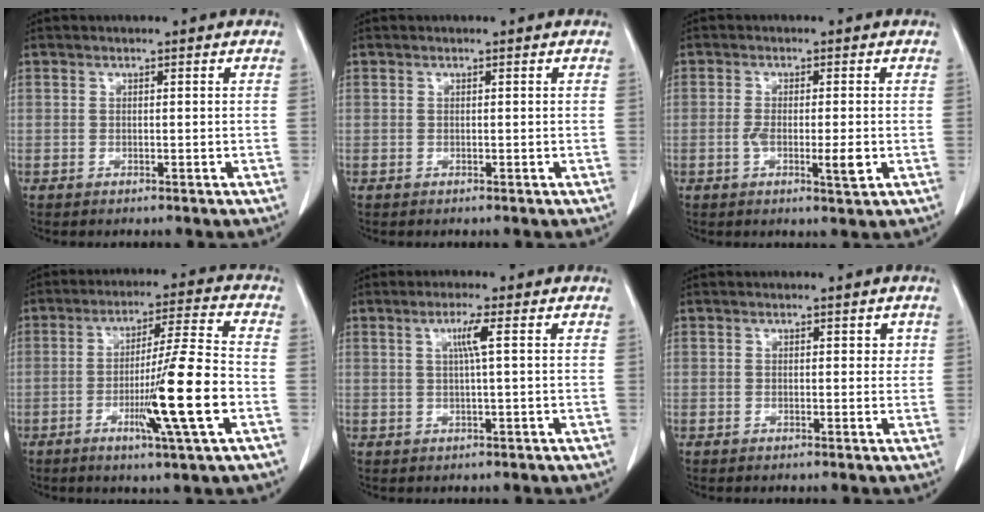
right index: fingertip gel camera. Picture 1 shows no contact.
{"total": 0.0}
{"total": 4.5, "force": [-1.2, 0.7, 4.3], "torque": [-0.076, -0.006, -0.018]}
{"total": 11.6, "force": [-3.3, -1.0, 11.1], "torque": [-0.190, -0.013, -0.061]}
{"total": 3.1, "force": [0.8, -0.5, 2.9], "torque": [-0.057, 0.002, 0.015]}
{"total": 1.4, "force": [0.5, 0.9, 0.9], "torque": [-0.007, 0.002, 0.006]}